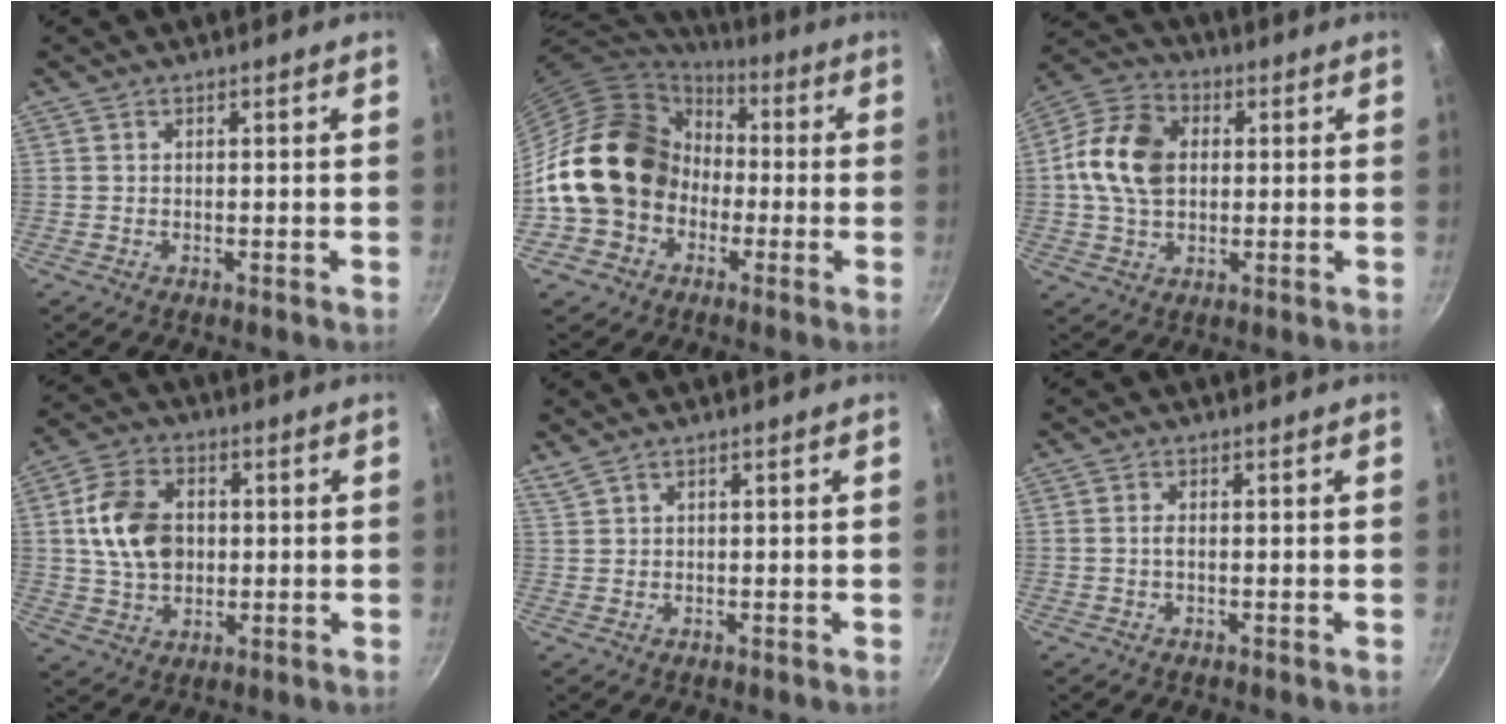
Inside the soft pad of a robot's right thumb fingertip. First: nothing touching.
{"total": 19.4, "force": [-1.4, 16.1, 10.7], "torque": [-0.166, 0.057, -0.021]}
{"total": 12.9, "force": [1.3, 9.4, 8.8], "torque": [-0.147, 0.016, 0.008]}
{"total": 12.2, "force": [1.3, 8.8, 8.3], "torque": [-0.133, 0.009, 0.021]}
{"total": 1.6, "force": [1.3, 0.2, 1.0], "torque": [-0.024, 0.002, 0.033]}
{"total": 0.9, "force": [-0.1, 0.3, 0.8], "torque": [-0.020, 0.002, -0.002]}